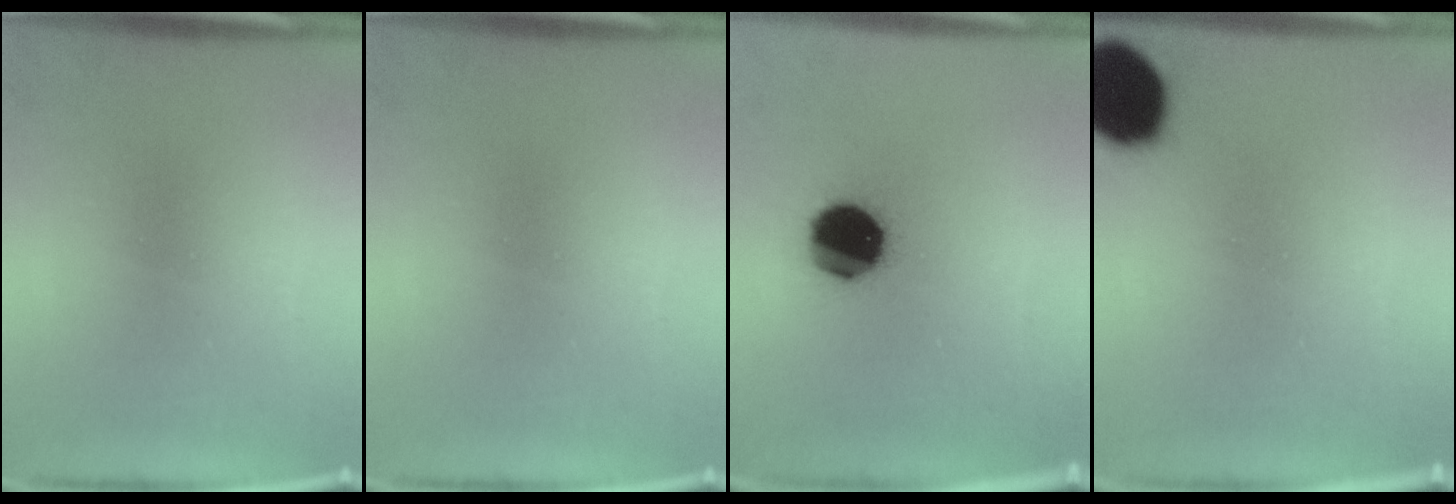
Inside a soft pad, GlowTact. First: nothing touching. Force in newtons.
{"total": 0.0}
{"total": 16.0}
{"total": 16.4}